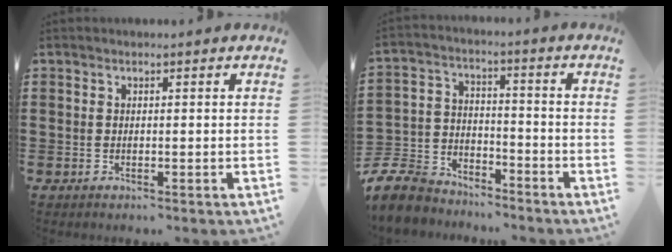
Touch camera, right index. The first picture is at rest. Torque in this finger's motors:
{"motor_torque": [0.07, 0.31, -0.60, -0.21]}